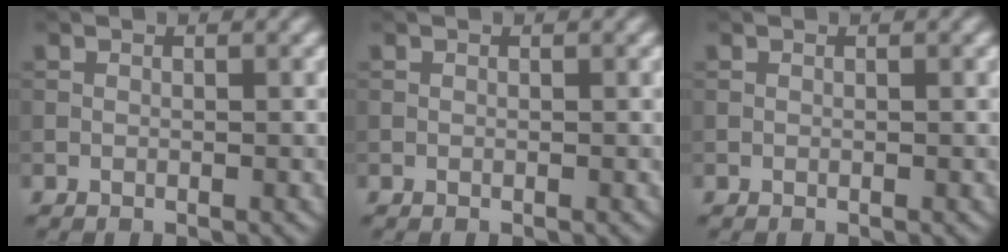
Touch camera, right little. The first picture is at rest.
{"total": 0.0}
{"total": 0.0}